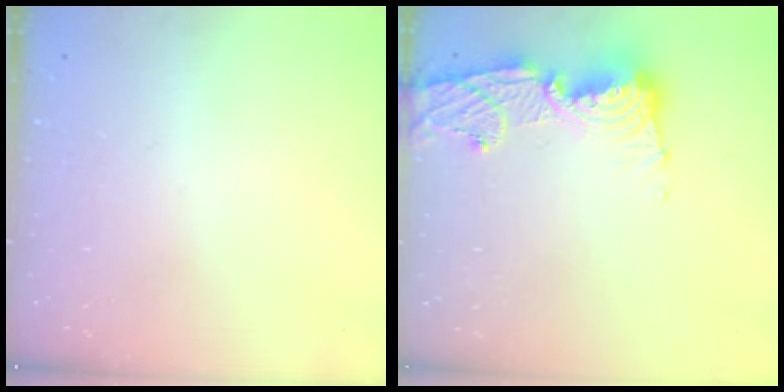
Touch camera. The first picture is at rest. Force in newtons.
{"total": 13.3, "press": 13.2, "slide": 1.6}